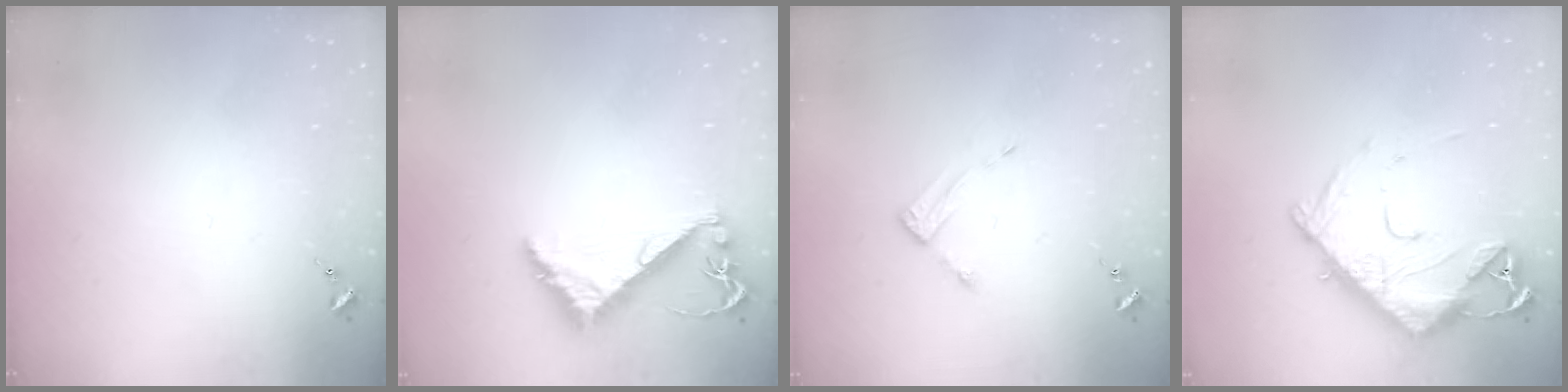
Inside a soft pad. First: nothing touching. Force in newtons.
{"total": 7.9, "press": 7.9, "slide": 0.8}
{"total": 3.7, "press": 3.7, "slide": 0.1}
{"total": 15.0, "press": 14.9, "slide": 1.6}